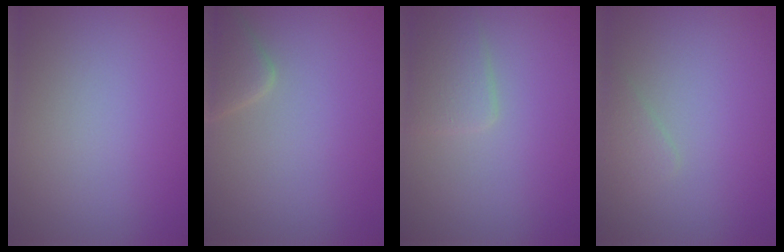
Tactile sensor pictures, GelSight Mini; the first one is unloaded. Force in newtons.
{"total": 2.7, "press": 2.7, "slide": 0.2}
{"total": 2.4, "press": 2.4, "slide": 0.1}
{"total": 0.9, "press": 0.9, "slide": 0.1}